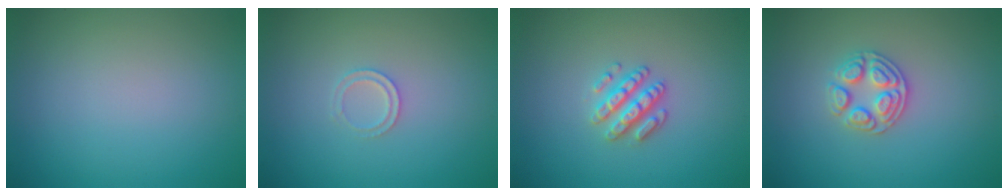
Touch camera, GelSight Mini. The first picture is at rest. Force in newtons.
{"total": 1.2, "press": 1.2, "slide": 0.2}
{"total": 2.8, "press": 2.6, "slide": 0.9}
{"total": 2.9, "press": 2.7, "slide": 1.0}